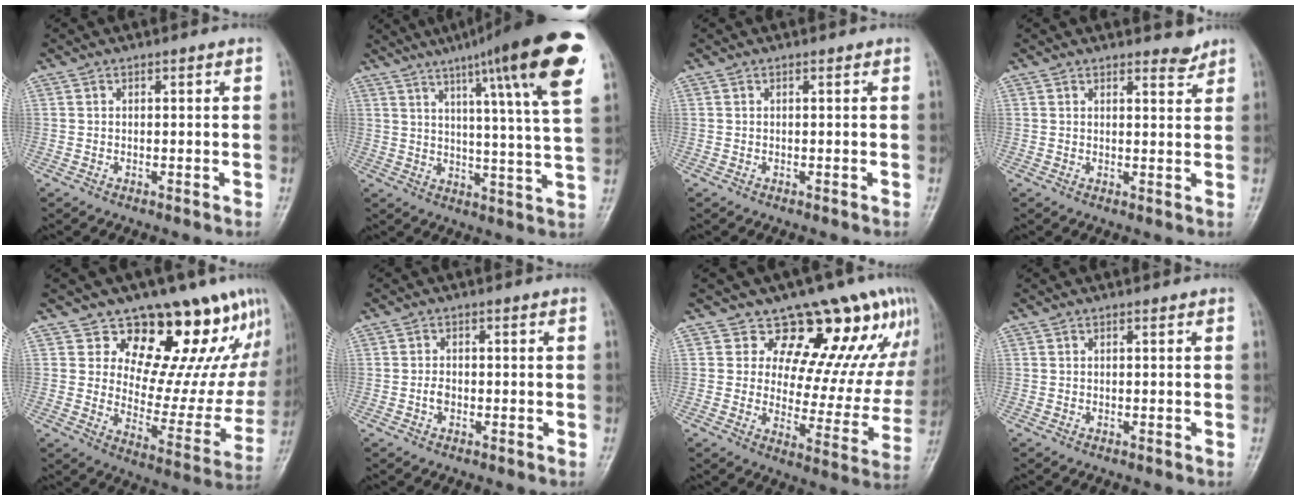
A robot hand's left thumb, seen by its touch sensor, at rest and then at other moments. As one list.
[{"total": 21.8, "force": [11.7, 1.9, 18.3], "torque": [-0.253, -0.029, 0.155]}, {"total": 0.0}, {"total": 2.5, "force": [2.2, 0.8, 0.6], "torque": [0.006, -0.018, 0.029]}, {"total": 20.2, "force": [13.5, 9.3, 11.9], "torque": [-0.086, -0.088, 0.192]}, {"total": 1.8, "force": [-0.6, 1.2, 1.2], "torque": [-0.018, 0.008, -0.012]}, {"total": 17.1, "force": [11.6, 8.2, 9.6], "torque": [-0.055, -0.072, 0.143]}, {"total": 0.0}]